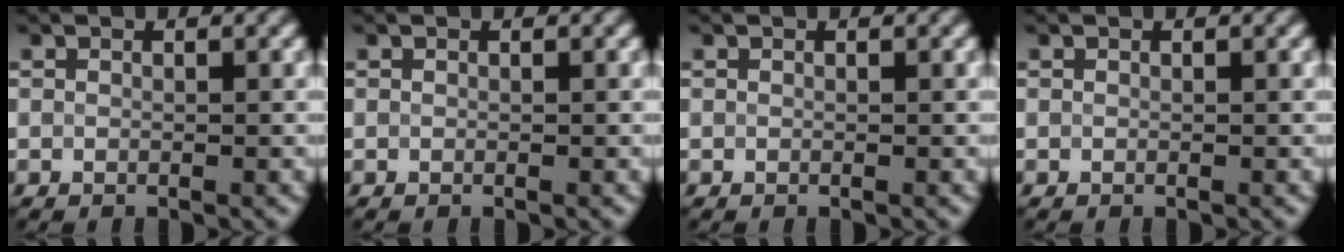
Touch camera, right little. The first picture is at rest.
{"total": 0.0}
{"total": 0.0}
{"total": 0.0}